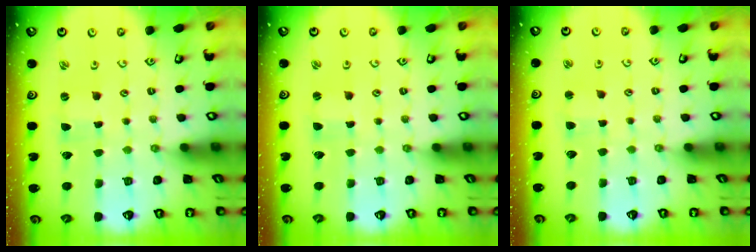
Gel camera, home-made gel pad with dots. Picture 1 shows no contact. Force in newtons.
{"total": 0.0}
{"total": 1.9, "press": 1.9, "slide": 0.3}